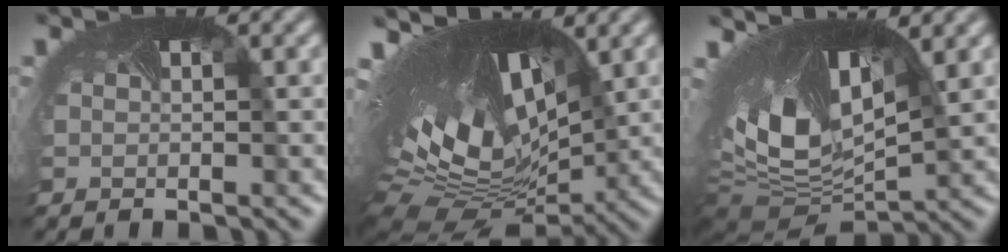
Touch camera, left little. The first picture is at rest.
{"total": 16.8, "force": [1.5, 9.2, 14.0], "torque": [-0.257, -0.003, 0.053]}
{"total": 16.1, "force": [2.3, 7.9, 13.8], "torque": [-0.264, 0.012, 0.064]}